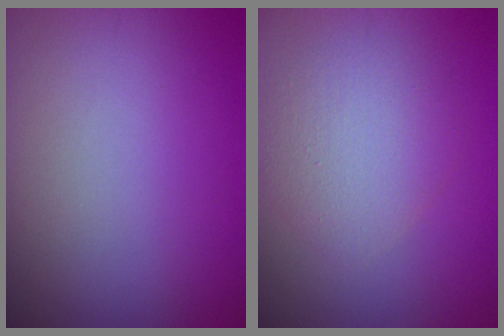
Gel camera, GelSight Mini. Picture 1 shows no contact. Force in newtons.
{"total": 3.4, "press": 3.4, "slide": 0.3}